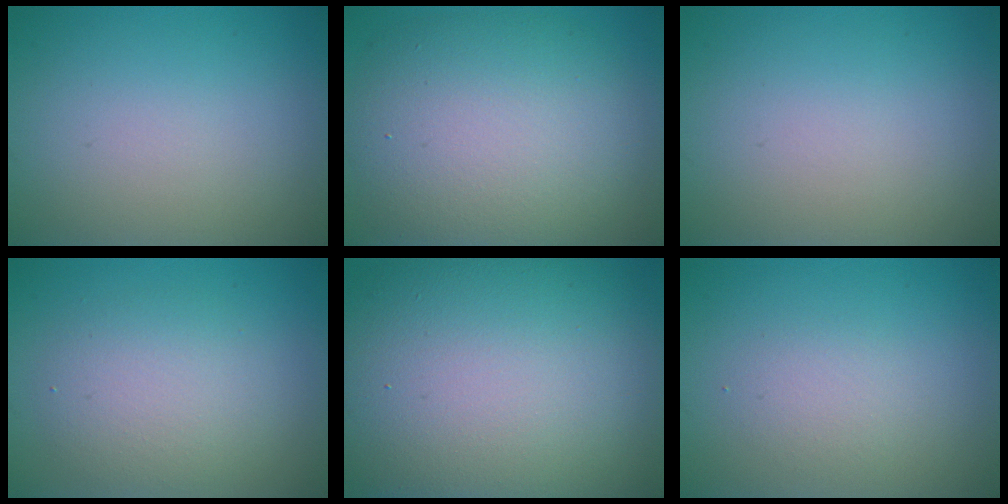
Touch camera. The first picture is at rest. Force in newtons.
{"total": 10.5, "press": 10.5, "slide": 0.5}
{"total": 0.0}
{"total": 3.9, "press": 3.9, "slide": 0.1}
{"total": 17.3, "press": 17.2, "slide": 1.6}
{"total": 1.6, "press": 1.6, "slide": 0.2}